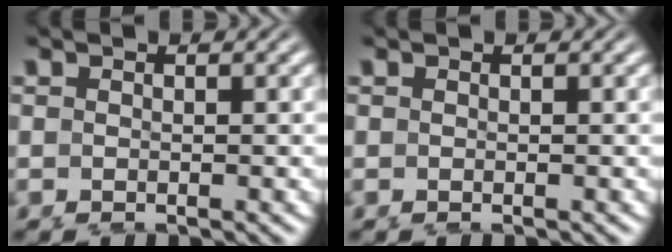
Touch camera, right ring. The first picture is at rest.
{"total": 0.0}